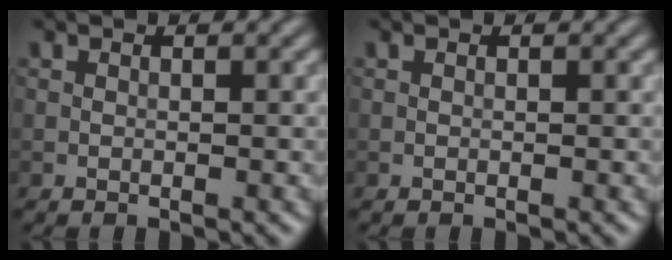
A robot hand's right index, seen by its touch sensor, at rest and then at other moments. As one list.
[{"total": 0.0}]